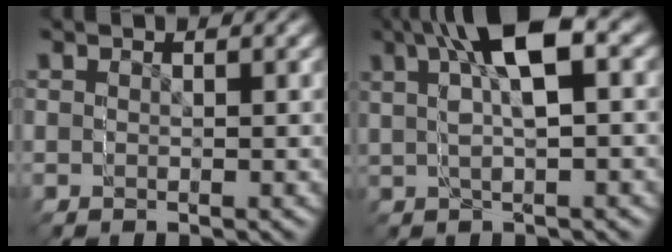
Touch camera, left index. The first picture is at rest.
{"total": 3.9, "force": [2.1, 1.0, 3.1], "torque": [-0.064, 0.016, 0.026]}